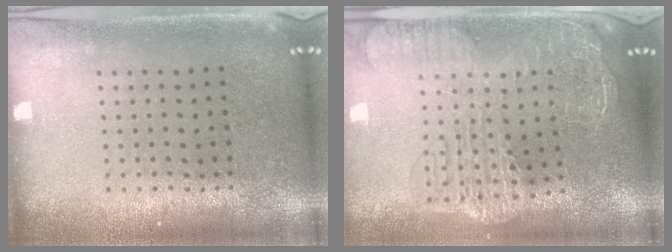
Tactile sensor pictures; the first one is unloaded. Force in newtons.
{"total": 2.9, "press": 2.4, "slide": 1.7}